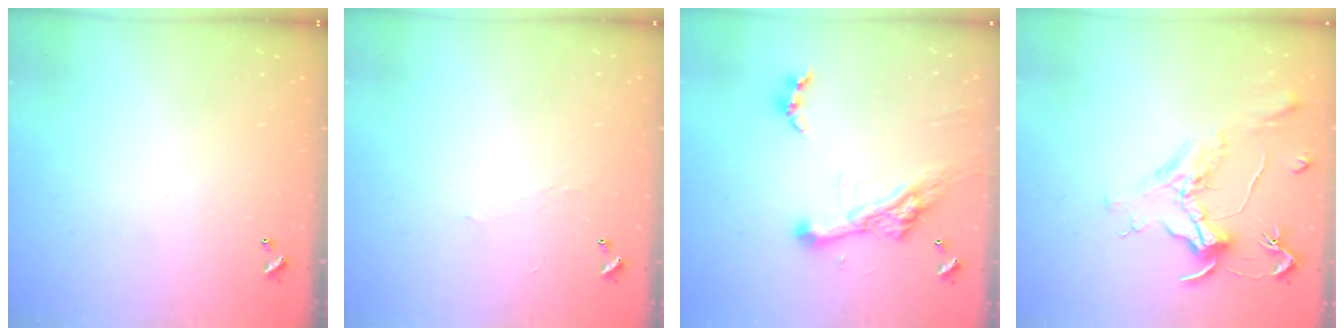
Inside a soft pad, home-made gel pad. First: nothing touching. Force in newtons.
{"total": 0.8, "press": 0.7, "slide": 0.4}
{"total": 11.0, "press": 10.9, "slide": 1.4}
{"total": 1.6, "press": 1.4, "slide": 0.7}